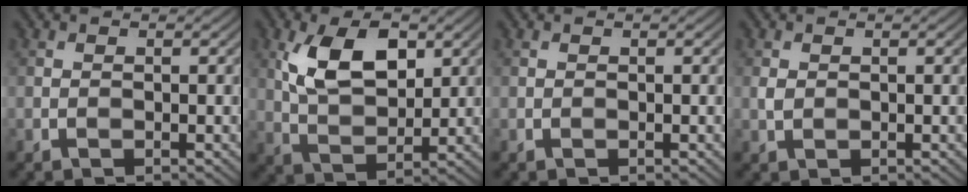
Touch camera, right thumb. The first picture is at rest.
{"total": 8.8, "force": [3.1, 4.6, 6.8], "torque": [-0.136, 0.005, 0.055]}
{"total": 0.0}
{"total": 1.1, "force": [0.2, 0.8, 0.7], "torque": [-0.019, 0.000, 0.005]}